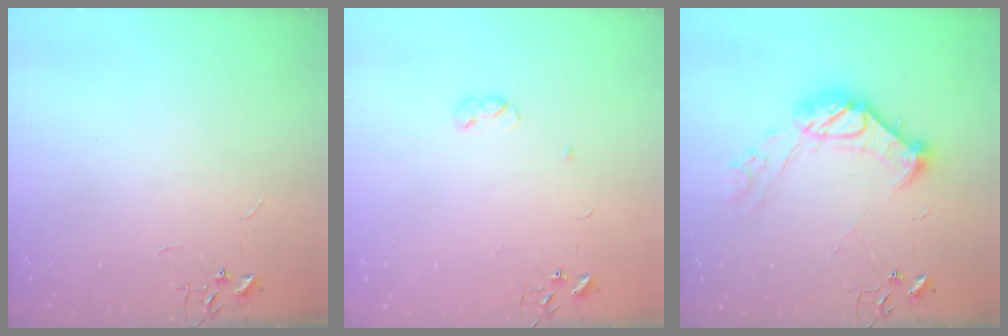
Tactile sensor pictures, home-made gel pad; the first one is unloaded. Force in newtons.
{"total": 3.9, "press": 3.8, "slide": 0.7}
{"total": 15.4, "press": 15.4, "slide": 0.9}